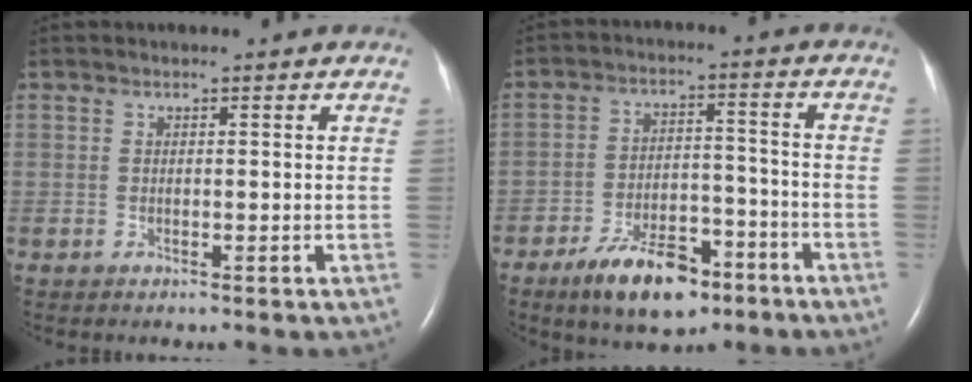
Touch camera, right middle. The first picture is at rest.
{"total": 10.6, "force": [-7.0, 4.4, 6.6], "torque": [-0.115, 0.001, -0.114]}